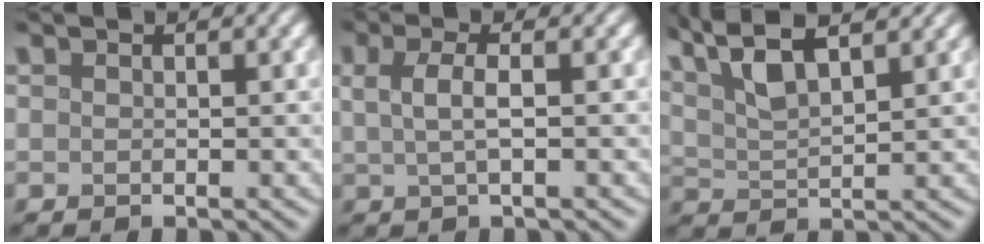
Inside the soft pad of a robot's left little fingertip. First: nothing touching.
{"total": 2.6, "force": [0.3, 0.8, 2.5], "torque": [-0.046, 0.004, 0.004]}
{"total": 7.9, "force": [5.3, 2.5, 5.3], "torque": [-0.095, 0.031, 0.068]}